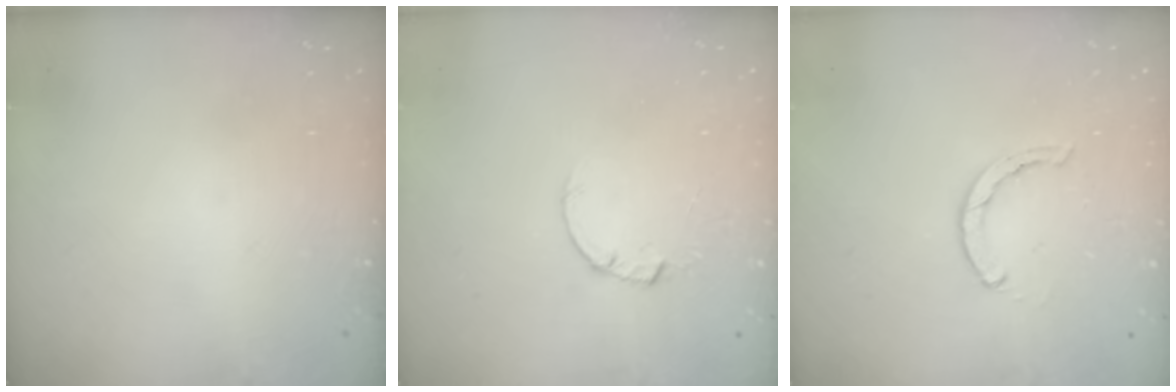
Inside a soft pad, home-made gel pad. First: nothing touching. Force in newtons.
{"total": 1.5, "press": 1.5, "slide": 0.3}
{"total": 1.5, "press": 1.5, "slide": 0.2}